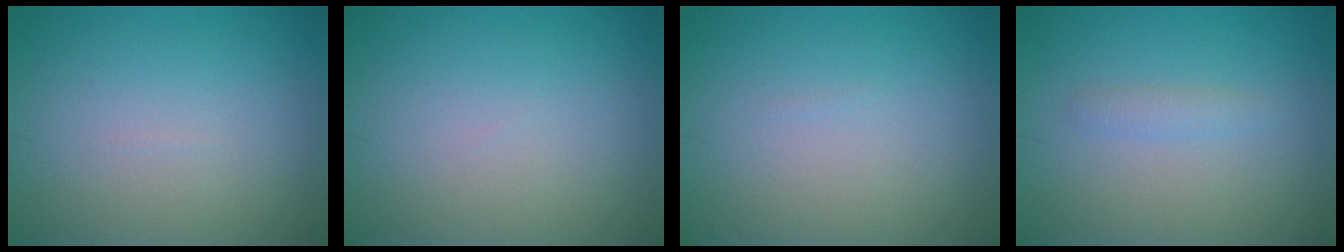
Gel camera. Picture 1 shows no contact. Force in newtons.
{"total": 0.0}
{"total": 0.0}
{"total": 1.1, "press": 1.1, "slide": 0.1}